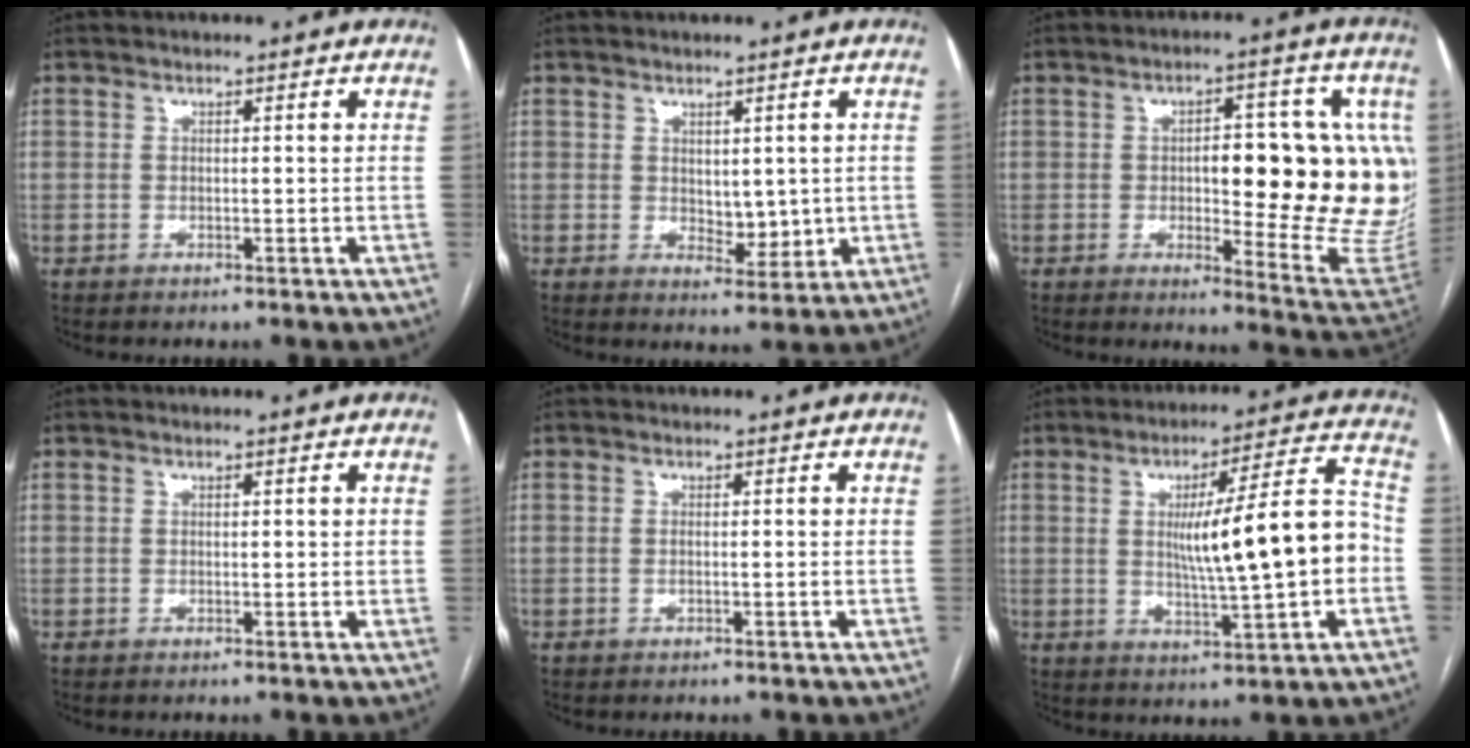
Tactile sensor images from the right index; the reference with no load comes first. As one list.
[{"total": 4.4, "force": [0.4, 2.5, 3.6], "torque": [-0.048, -0.008, 0.017]}, {"total": 20.7, "force": [1.0, 6.0, 19.7], "torque": [-0.181, 0.015, 0.025]}, {"total": 0.8, "force": [0.1, 0.3, 0.7], "torque": [-0.010, 0.000, 0.002]}, {"total": 0.9, "force": [-0.2, 0.1, 0.8], "torque": [-0.017, -0.001, 0.000]}, {"total": 14.3, "force": [-0.7, 1.0, 14.3], "torque": [-0.218, 0.015, -0.007]}]